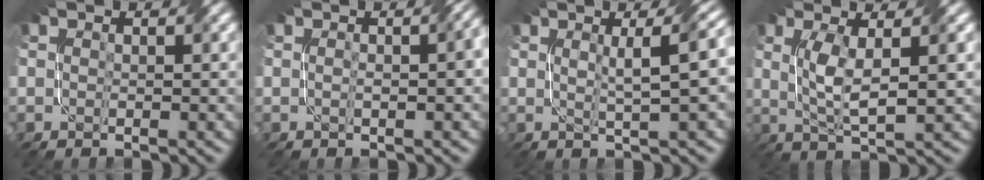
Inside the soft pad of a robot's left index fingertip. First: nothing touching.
{"total": 2.6, "force": [0.2, 0.7, 2.5], "torque": [-0.022, 0.009, 0.000]}
{"total": 5.4, "force": [1.4, 1.3, 5.1], "torque": [-0.048, 0.019, 0.022]}
{"total": 4.1, "force": [0.8, 1.0, 3.9], "torque": [-0.080, -0.001, 0.020]}